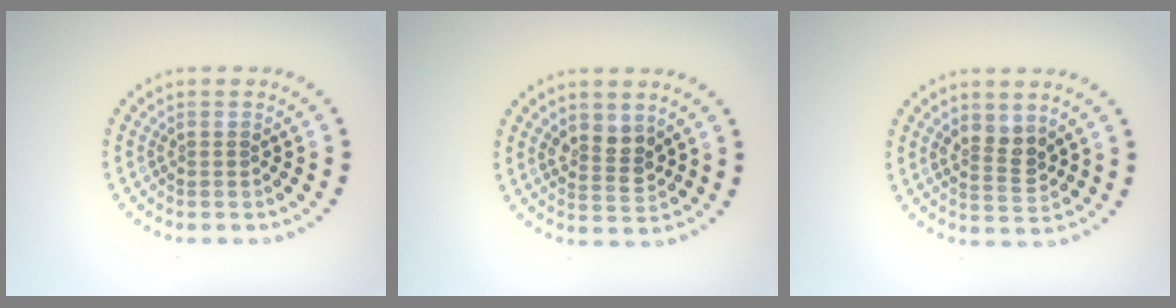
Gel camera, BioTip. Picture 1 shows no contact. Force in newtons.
{"total": 2.6, "press": 2.4, "slide": 0.9}
{"total": 2.6, "press": 2.4, "slide": 1.0}